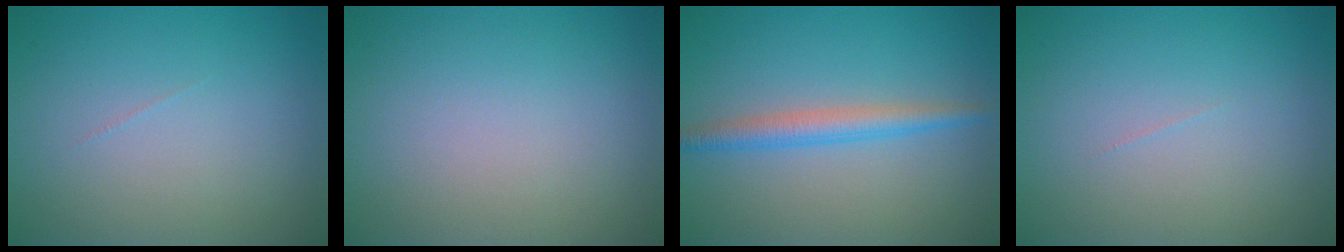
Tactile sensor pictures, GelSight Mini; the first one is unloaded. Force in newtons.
{"total": 0.0}
{"total": 2.7, "press": 2.7, "slide": 0.0}
{"total": 0.0}